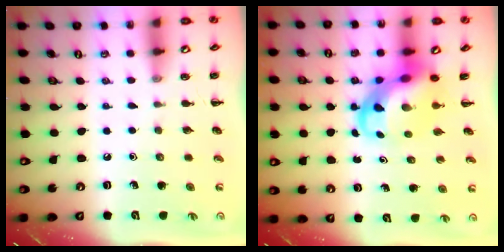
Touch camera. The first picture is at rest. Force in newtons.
{"total": 7.2, "press": 6.9, "slide": 2.0}